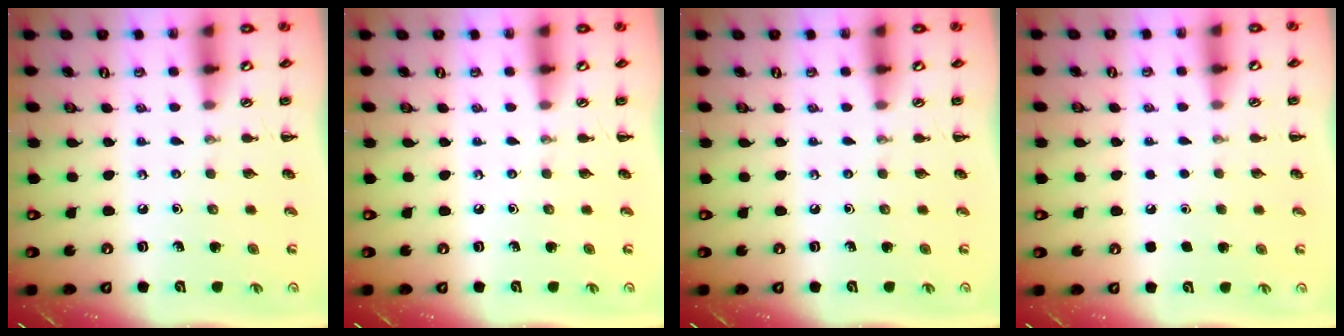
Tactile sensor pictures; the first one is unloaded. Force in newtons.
{"total": 0.0}
{"total": 0.0}
{"total": 1.8, "press": 1.8, "slide": 0.1}